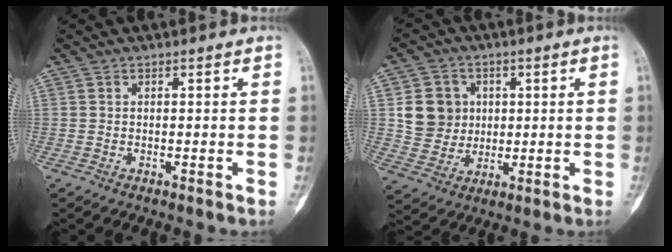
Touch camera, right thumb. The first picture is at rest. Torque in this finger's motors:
{"motor_torque": [0.71, 0.38, -0.06, -0.63, -0.09]}